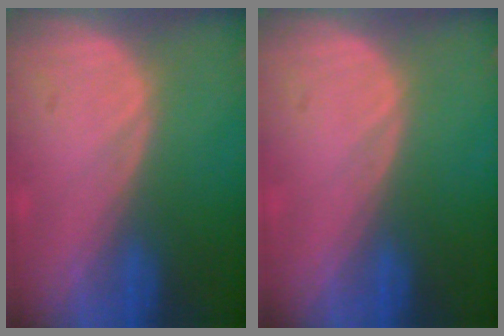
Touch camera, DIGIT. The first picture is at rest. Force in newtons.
{"total": 0.0}